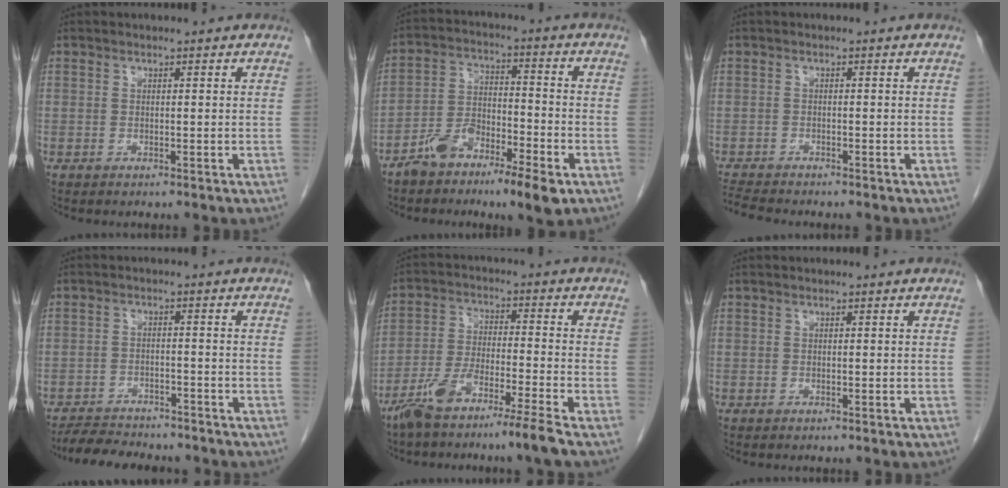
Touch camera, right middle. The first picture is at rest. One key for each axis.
{"total": 9.3, "fx": -6.0, "fy": 2.7, "fz": 6.6, "tx": -0.127, "ty": 0.011, "tz": -0.106}
{"total": 4.2, "fx": -4.0, "fy": 0.3, "fz": 1.2, "tx": -0.026, "ty": -0.016, "tz": -0.069}
{"total": 7.8, "fx": -7.2, "fy": 2.2, "fz": 2.1, "tx": -0.032, "ty": -0.008, "tz": -0.111}
{"total": 8.9, "fx": -6.7, "fy": -0.7, "fz": 5.8, "tx": -0.114, "ty": -0.016, "tz": -0.129}
{"total": 0.0}